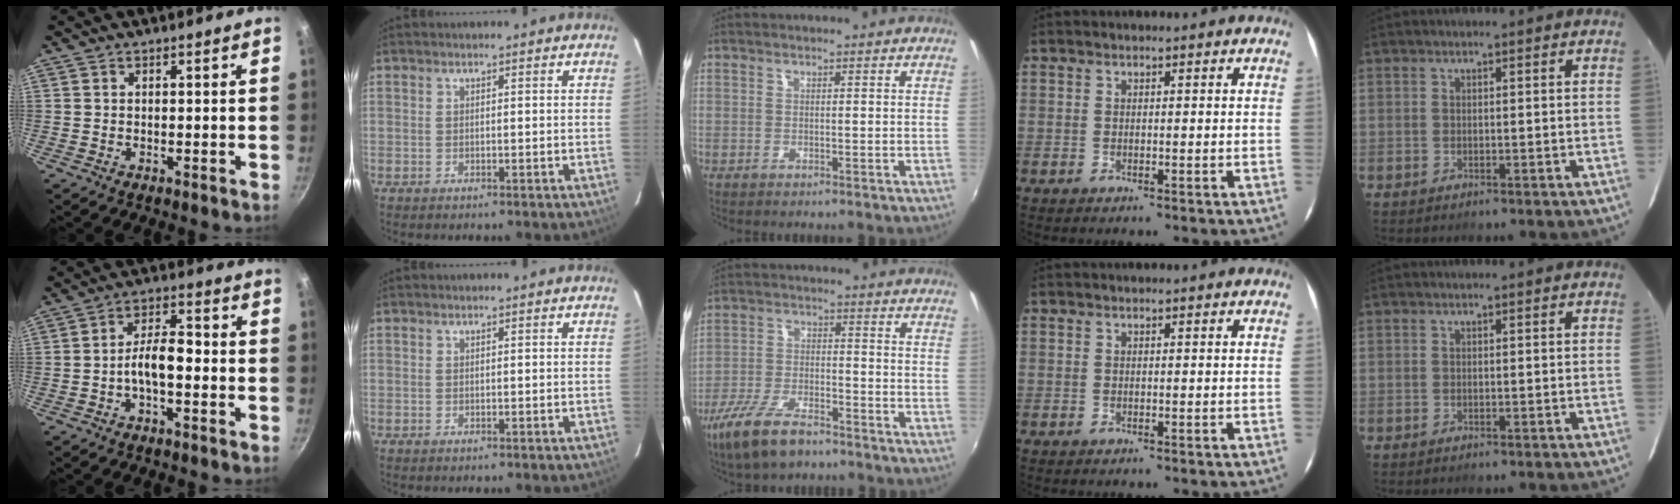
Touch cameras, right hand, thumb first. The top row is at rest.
{"thumb": {"total": 6.5, "force": [-1.8, 2.9, 5.6], "torque": [-0.086, 0.035, -0.038]}, "middle": {"total": 11.7, "force": [-8.4, 4.1, 7.0], "torque": [-0.160, -0.022, -0.156]}}